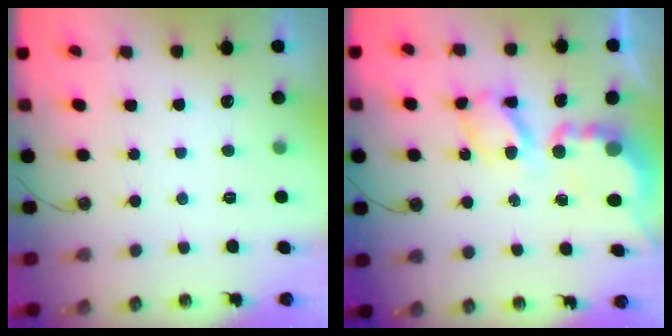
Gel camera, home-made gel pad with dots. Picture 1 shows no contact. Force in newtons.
{"total": 9.0, "press": 9.0, "slide": 0.6}